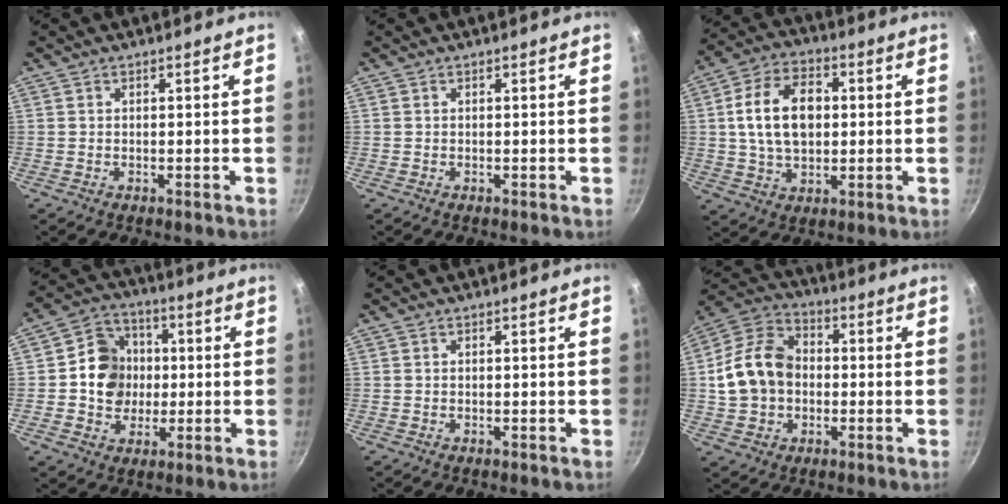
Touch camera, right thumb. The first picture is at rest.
{"total": 0.0}
{"total": 13.9, "force": [1.6, 9.2, 10.4], "torque": [-0.159, 0.014, 0.020]}
{"total": 11.2, "force": [0.2, 10.0, 5.0], "torque": [-0.044, 0.013, -0.009]}
{"total": 0.0}
{"total": 13.8, "force": [-0.4, 10.6, 8.8], "torque": [-0.138, 0.028, -0.021]}